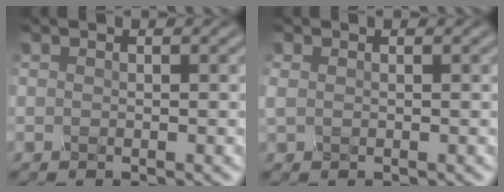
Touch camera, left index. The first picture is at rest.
{"total": 0.8, "force": [0.1, 0.6, 0.5], "torque": [-0.014, 0.001, 0.004]}